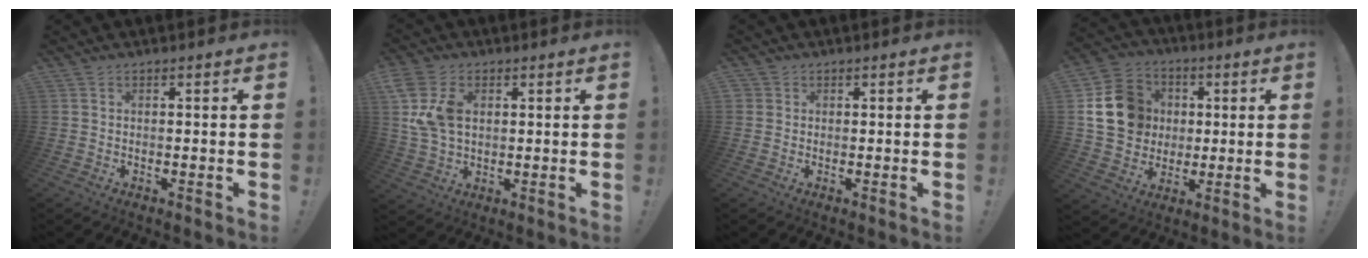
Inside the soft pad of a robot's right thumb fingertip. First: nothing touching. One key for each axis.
{"total": 11.6, "fx": 2.8, "fy": 8.2, "fz": 7.7, "tx": -0.150, "ty": -0.004, "tz": 0.055}
{"total": 1.3, "fx": 0.4, "fy": 1.2, "fz": 0.3, "tx": -0.002, "ty": -0.001, "tz": 0.007}
{"total": 16.5, "fx": 2.2, "fy": 14.4, "fz": 7.7, "tx": -0.113, "ty": 0.008, "tz": 0.056}